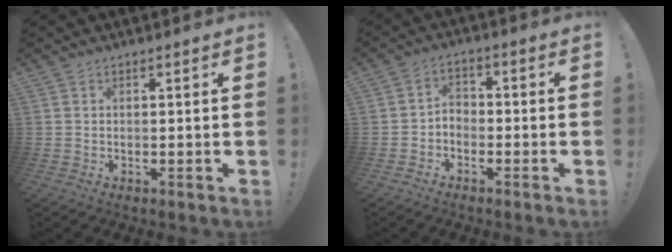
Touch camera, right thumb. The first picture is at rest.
{"total": 3.8, "force": [-2.2, 2.5, 1.7], "torque": [-0.035, 0.009, -0.043]}